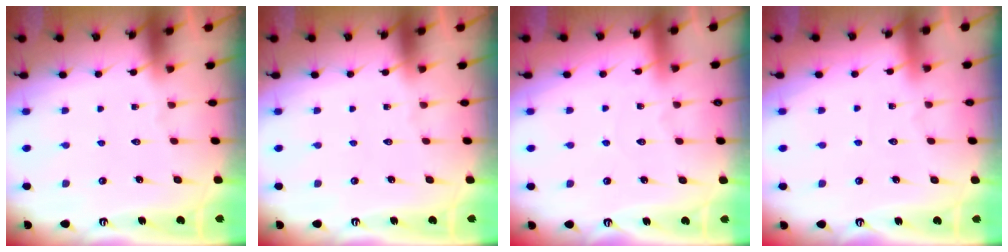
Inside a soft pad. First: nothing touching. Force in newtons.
{"total": 0.0}
{"total": 2.8, "press": 2.8, "slide": 0.3}
{"total": 1.8, "press": 1.7, "slide": 0.2}